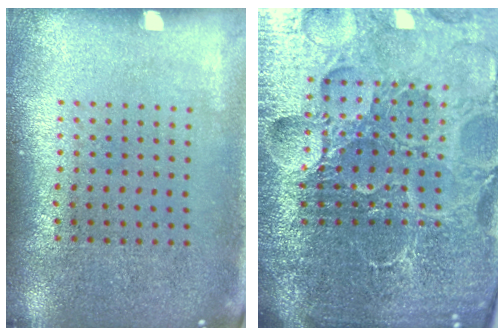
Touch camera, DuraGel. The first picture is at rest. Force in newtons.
{"total": 6.4, "press": 5.8, "slide": 2.8}